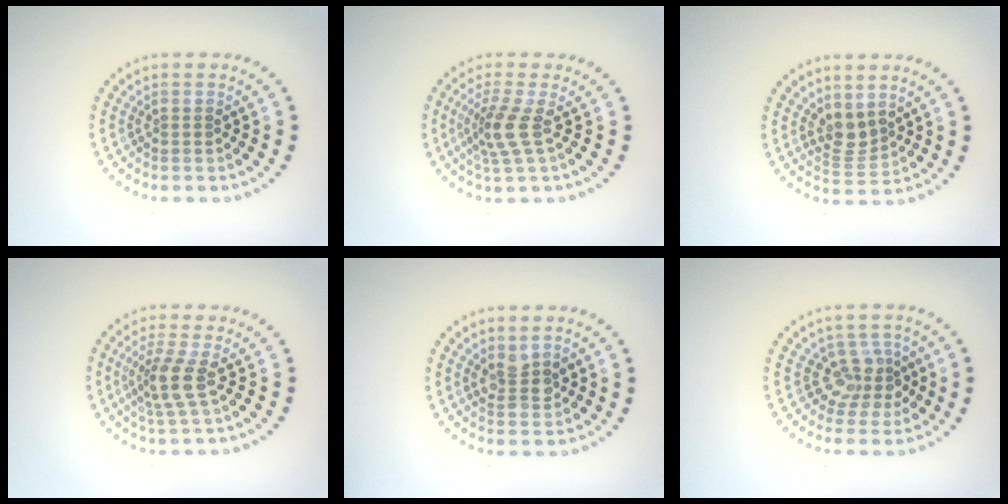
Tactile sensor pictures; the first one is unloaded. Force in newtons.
{"total": 2.8, "press": 2.0, "slide": 2.0}
{"total": 2.3, "press": 1.8, "slide": 1.4}
{"total": 2.8, "press": 2.1, "slide": 1.8}
{"total": 2.3, "press": 2.2, "slide": 0.6}
{"total": 2.9, "press": 2.2, "slide": 1.8}